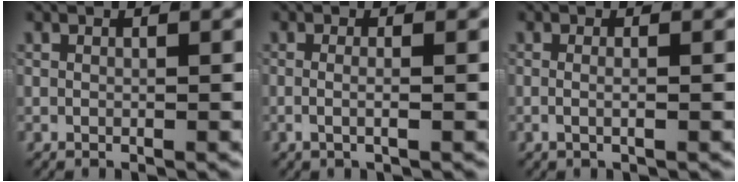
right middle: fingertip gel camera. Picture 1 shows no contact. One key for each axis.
{"total": 1.6, "fx": -0.8, "fy": 0.0, "fz": 1.4, "tx": -0.036, "ty": -0.009, "tz": -0.010}
{"total": 1.2, "fx": -0.6, "fy": -0.1, "fz": 1.0, "tx": -0.027, "ty": -0.008, "tz": -0.008}